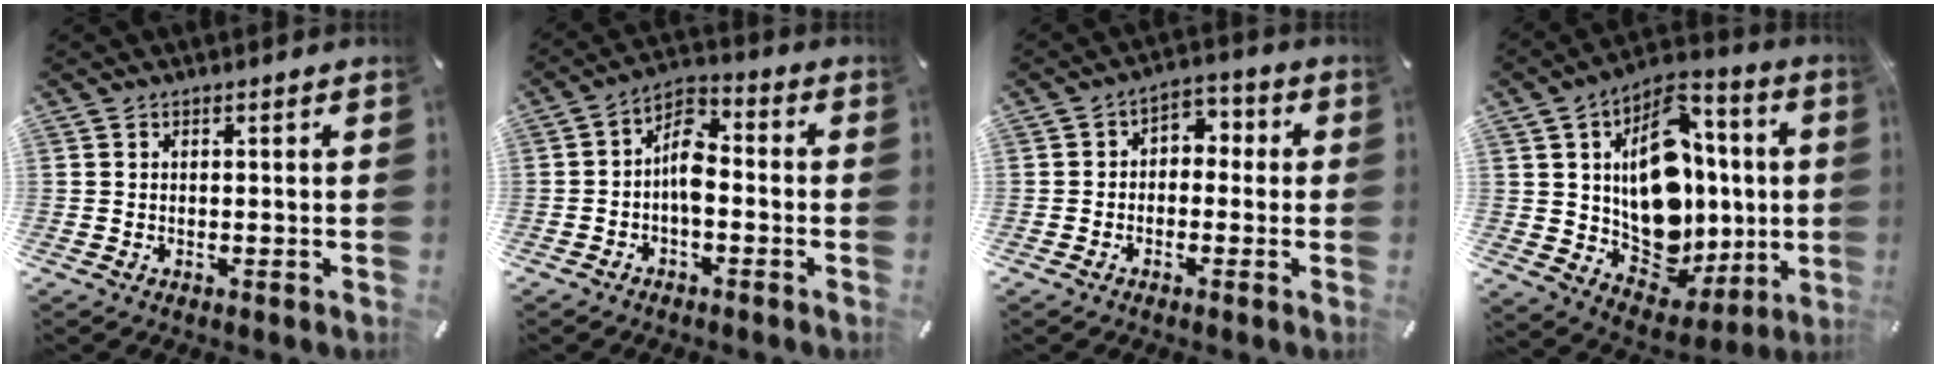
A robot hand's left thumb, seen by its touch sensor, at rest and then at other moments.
{"total": 7.9, "force": [-2.2, 4.5, 6.1], "torque": [-0.123, 0.019, -0.041]}
{"total": 4.1, "force": [-1.8, 3.2, 1.8], "torque": [-0.024, 0.016, -0.039]}
{"total": 19.8, "force": [2.1, 15.1, 12.7], "torque": [-0.191, -0.037, 0.044]}